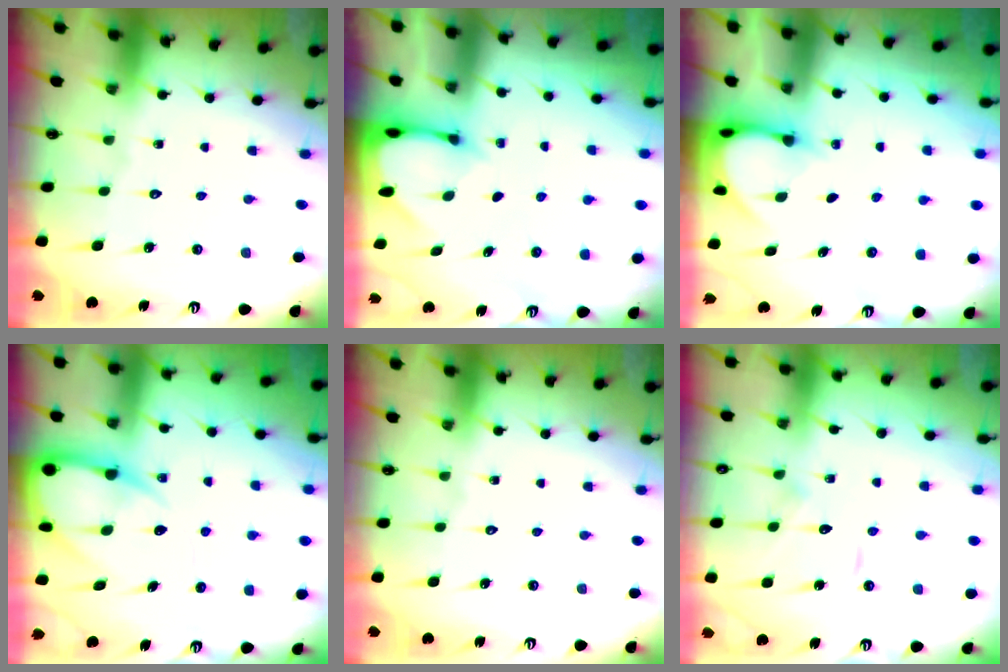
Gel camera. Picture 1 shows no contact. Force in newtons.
{"total": 2.0, "press": 2.0, "slide": 0.1}
{"total": 3.8, "press": 3.8, "slide": 0.3}
{"total": 11.9, "press": 11.9, "slide": 1.0}
{"total": 0.0}
{"total": 7.4, "press": 7.3, "slide": 0.7}